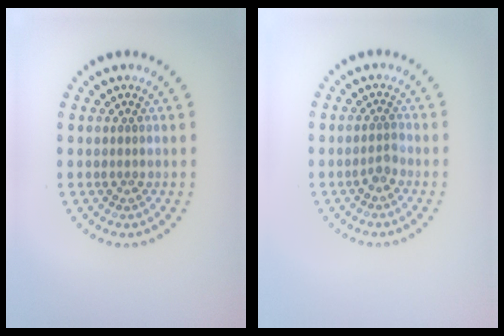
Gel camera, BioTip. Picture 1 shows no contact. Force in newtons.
{"total": 1.2, "press": 1.0, "slide": 0.6}